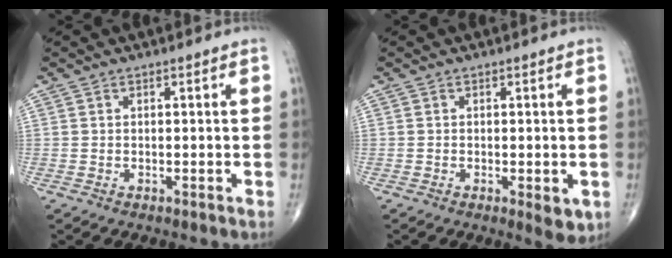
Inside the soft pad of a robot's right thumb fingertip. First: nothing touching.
{"total": 3.3, "force": [-0.9, 1.2, 3.0], "torque": [-0.032, -0.008, -0.010]}